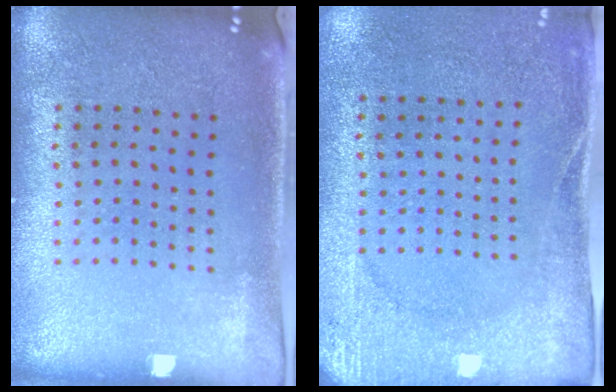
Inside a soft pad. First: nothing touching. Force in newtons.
{"total": 2.7, "press": 2.3, "slide": 1.3}